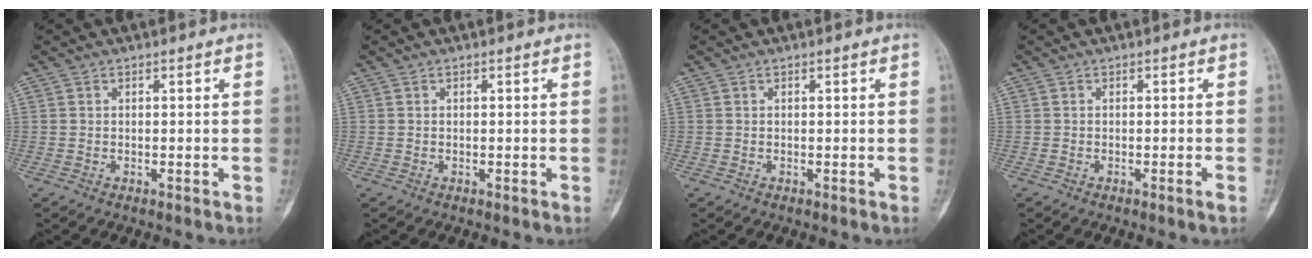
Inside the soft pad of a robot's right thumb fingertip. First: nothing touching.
{"total": 0.0}
{"total": 0.0}
{"total": 1.1, "force": [-0.7, -0.2, 0.8], "torque": [-0.014, -0.002, -0.011]}